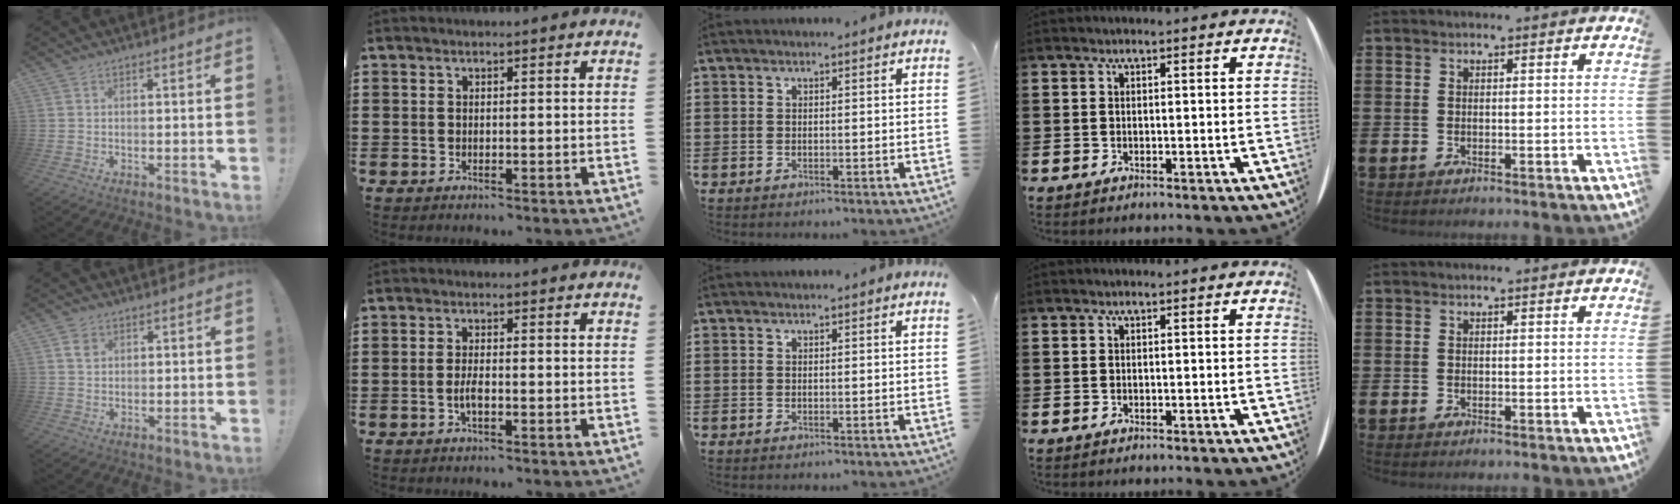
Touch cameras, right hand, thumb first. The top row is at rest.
{"thumb": {"total": 2.6, "force": [1.3, 1.9, 1.2], "torque": [-0.008, -0.005, 0.021]}, "index": {"total": 2.3, "force": [-0.8, 0.6, 2.0], "torque": [-0.044, 0.001, -0.016]}}